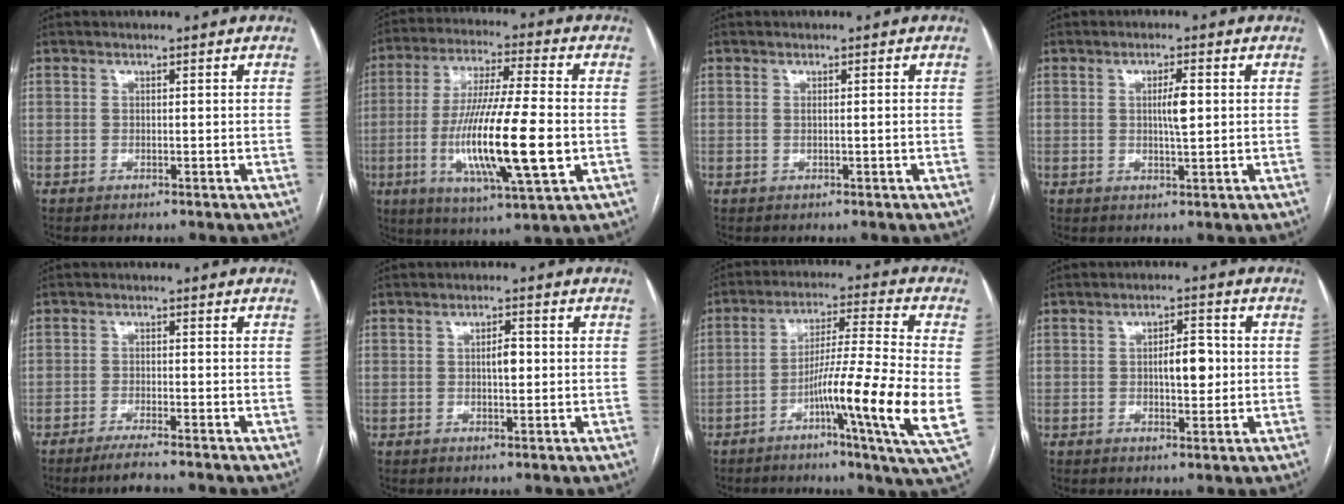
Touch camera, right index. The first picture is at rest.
{"total": 18.1, "force": [-3.4, 1.7, 17.7], "torque": [-0.337, -0.018, -0.057]}
{"total": 0.7, "force": [0.0, 0.0, 0.7], "torque": [-0.014, -0.001, 0.003]}
{"total": 3.4, "force": [0.5, 0.4, 3.4], "torque": [-0.059, -0.001, 0.009]}
{"total": 3.7, "force": [-3.2, -0.2, 1.9], "torque": [-0.034, -0.008, -0.057]}
{"total": 2.4, "force": [0.3, 0.9, 2.2], "torque": [-0.036, 0.001, 0.005]}
{"total": 15.9, "force": [-3.8, -1.3, 15.4], "torque": [-0.253, -0.013, -0.072]}
{"total": 4.9, "force": [0.1, 1.9, 4.5], "torque": [-0.069, 0.006, 0.004]}